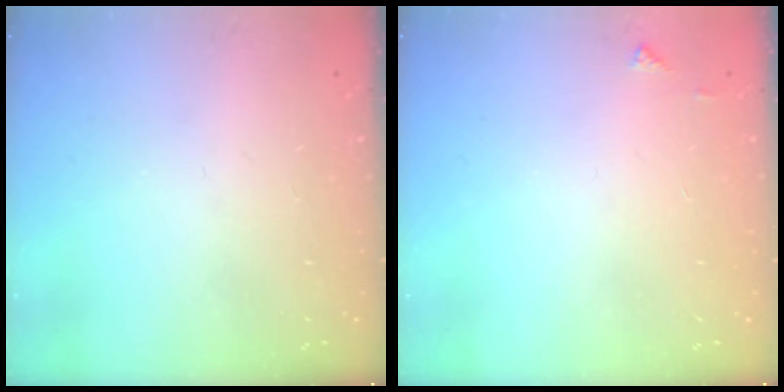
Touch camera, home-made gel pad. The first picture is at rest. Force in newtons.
{"total": 3.8, "press": 3.7, "slide": 0.6}